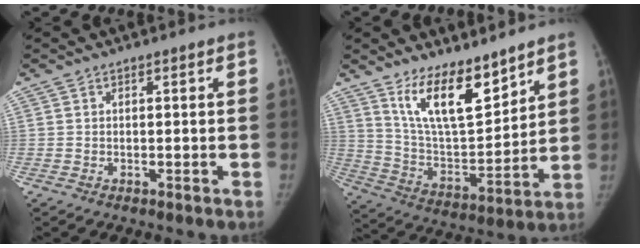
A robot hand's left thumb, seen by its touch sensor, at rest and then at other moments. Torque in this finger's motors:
{"motor_torque": [0.29, -0.32, 1.50, -1.27, 0.24]}